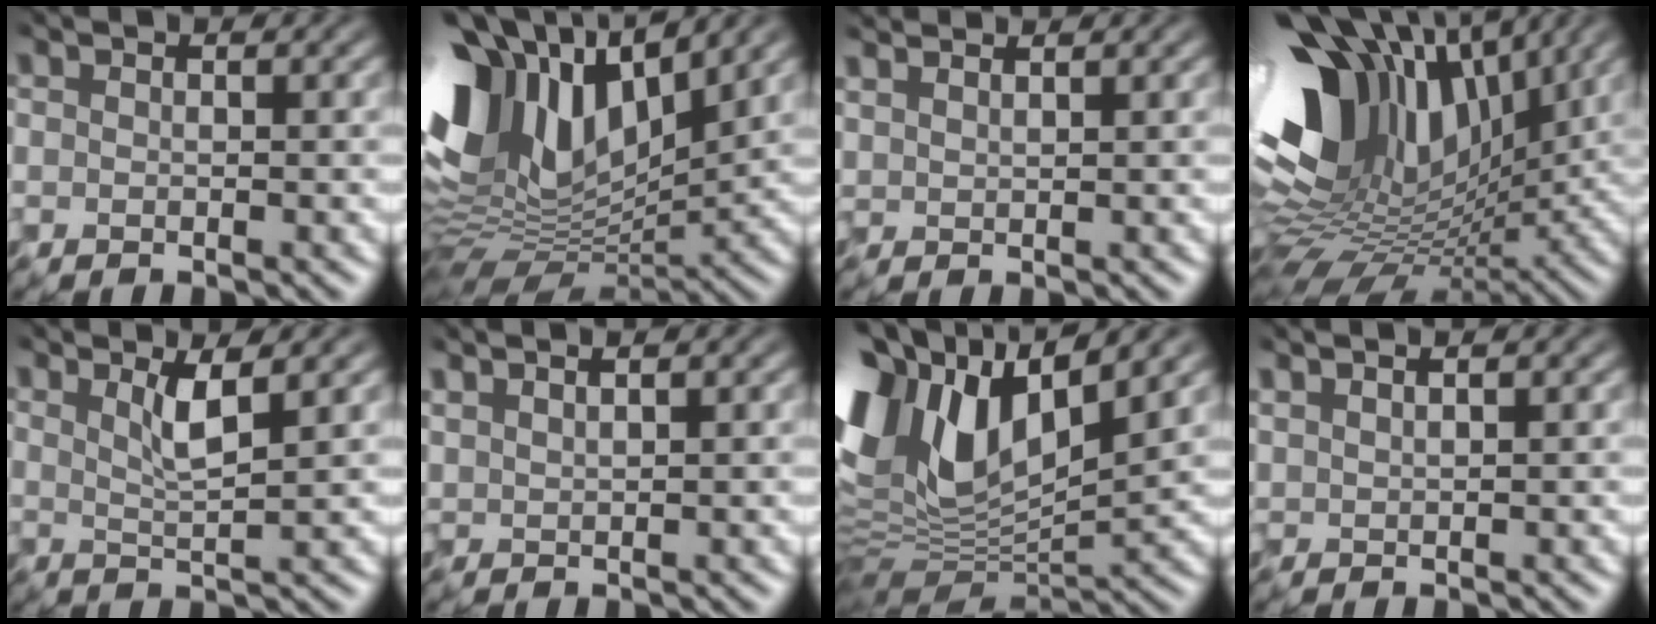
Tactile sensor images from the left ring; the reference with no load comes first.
{"total": 13.3, "force": [5.9, 7.2, 9.5], "torque": [-0.210, 0.014, 0.105]}
{"total": 2.9, "force": [2.7, 0.5, 0.9], "torque": [-0.011, 0.008, 0.038]}
{"total": 13.8, "force": [4.7, 8.0, 10.3], "torque": [-0.211, 0.016, 0.079]}
{"total": 2.7, "force": [1.3, 0.6, 2.2], "torque": [-0.033, -0.003, 0.023]}
{"total": 2.1, "force": [1.8, 0.6, 1.1], "torque": [-0.007, 0.008, 0.020]}
{"total": 13.9, "force": [4.7, 6.9, 11.1], "torque": [-0.235, 0.019, 0.078]}
{"total": 1.8, "force": [1.5, 0.5, 0.8], "torque": [-0.006, 0.004, 0.021]}